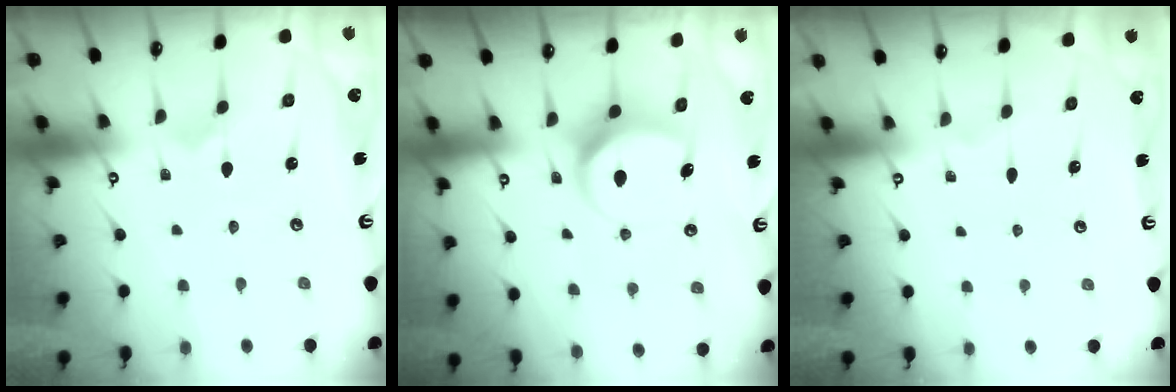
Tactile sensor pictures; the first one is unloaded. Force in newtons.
{"total": 7.2, "press": 7.1, "slide": 0.6}
{"total": 0.0}